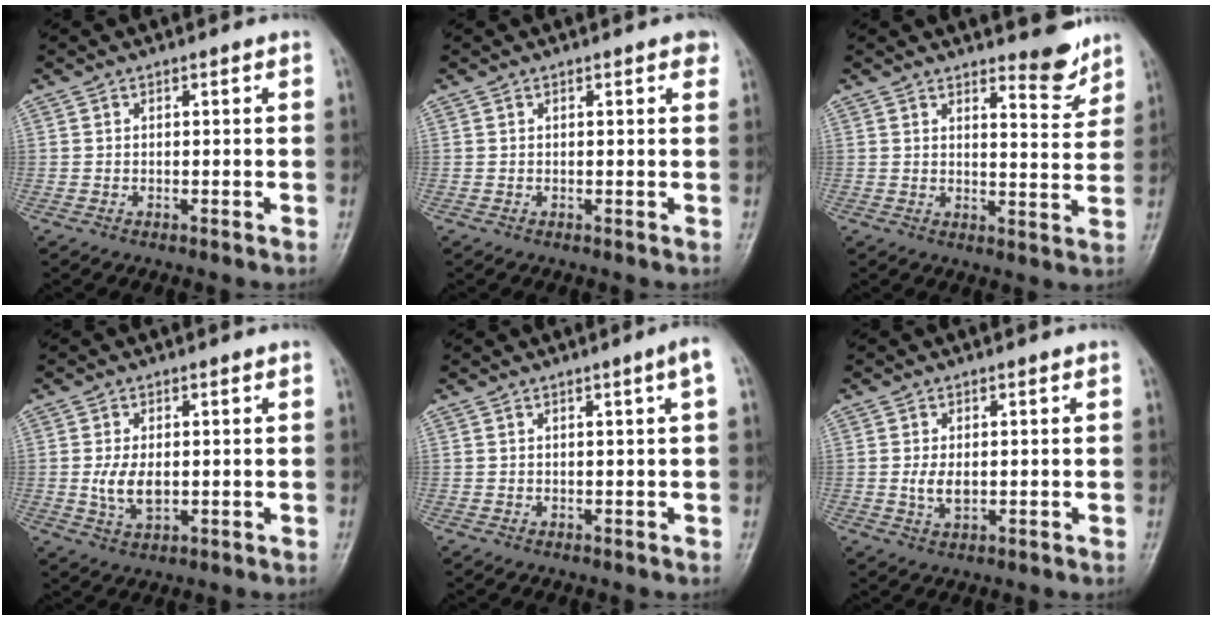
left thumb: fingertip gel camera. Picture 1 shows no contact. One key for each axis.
{"total": 1.5, "fx": 0.9, "fy": 0.7, "fz": 1.0, "tx": -0.004, "ty": -0.001, "tz": 0.008}
{"total": 5.9, "fx": 5.0, "fy": 1.7, "fz": 2.6, "tx": -0.015, "ty": -0.046, "tz": 0.071}
{"total": 5.0, "fx": -0.1, "fy": 2.9, "fz": 4.1, "tx": -0.078, "ty": -0.010, "tz": 0.004}
{"total": 2.0, "fx": 0.5, "fy": -0.3, "fz": 1.9, "tx": -0.030, "ty": 0.003, "tz": 0.010}
{"total": 3.1, "fx": 0.1, "fy": 1.8, "fz": 2.5, "tx": -0.045, "ty": -0.006, "tz": 0.004}